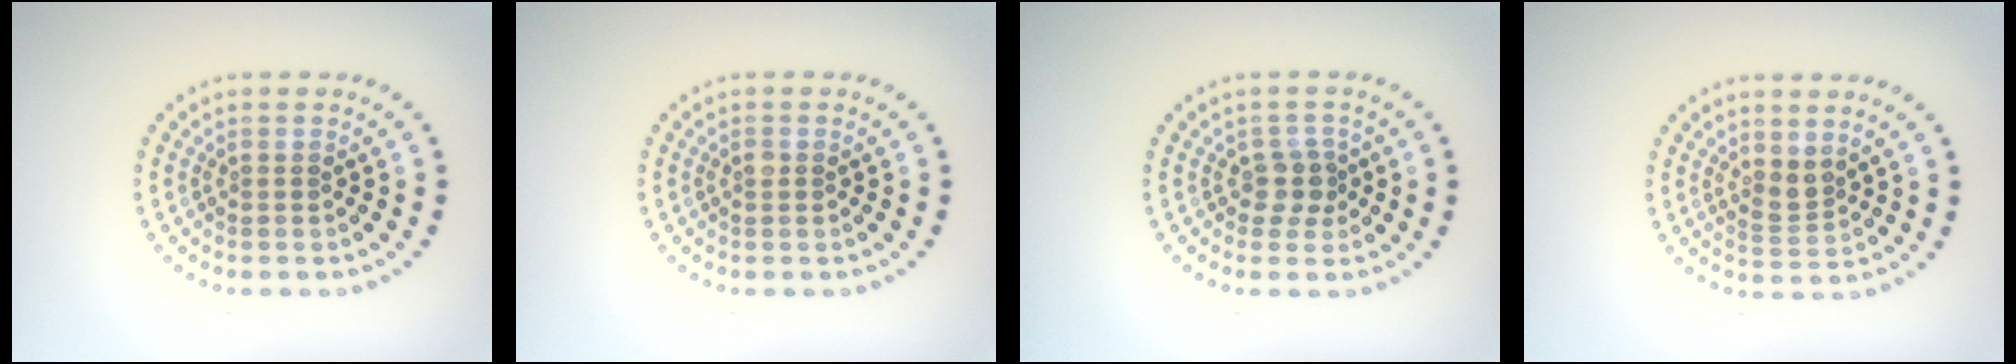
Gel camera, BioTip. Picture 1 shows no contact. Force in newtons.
{"total": 0.9, "press": 0.8, "slide": 0.1}
{"total": 2.1, "press": 1.6, "slide": 1.3}
{"total": 1.8, "press": 1.5, "slide": 1.1}